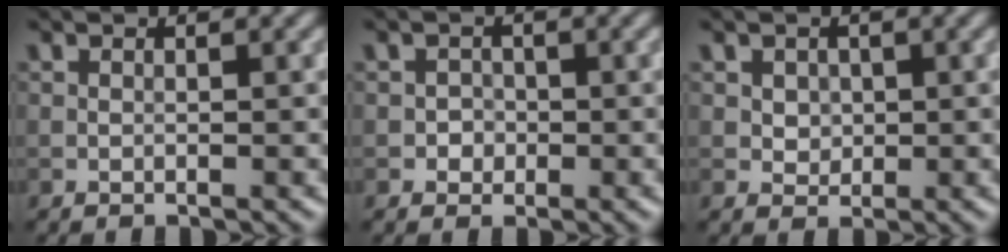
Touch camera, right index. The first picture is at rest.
{"total": 1.2, "force": [-0.2, 1.2, 0.2], "torque": [0.010, 0.001, -0.006]}
{"total": 1.6, "force": [0.4, 1.4, 0.7], "torque": [-0.013, -0.002, 0.016]}